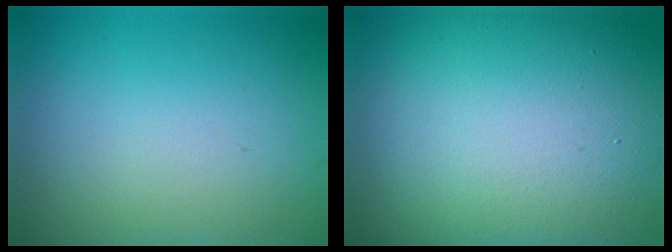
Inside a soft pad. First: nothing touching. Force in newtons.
{"total": 17.6, "press": 17.6, "slide": 1.1}